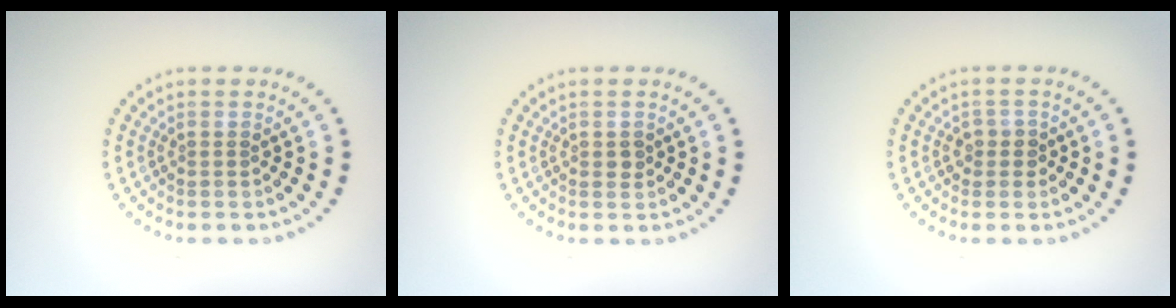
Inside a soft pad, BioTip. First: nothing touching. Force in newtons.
{"total": 0.9, "press": 0.9, "slide": 0.0}
{"total": 1.5, "press": 1.2, "slide": 0.9}